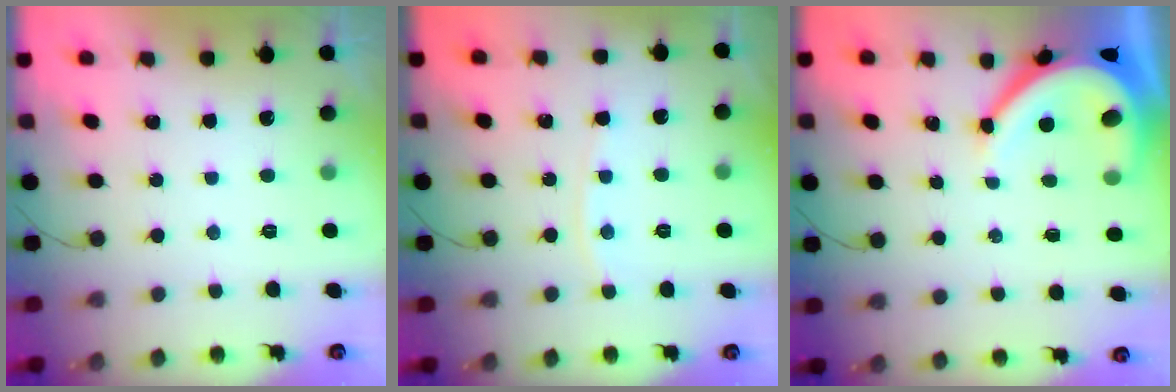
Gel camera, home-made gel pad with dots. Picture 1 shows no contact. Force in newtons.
{"total": 3.8, "press": 3.8, "slide": 0.6}
{"total": 8.8, "press": 8.7, "slide": 1.4}